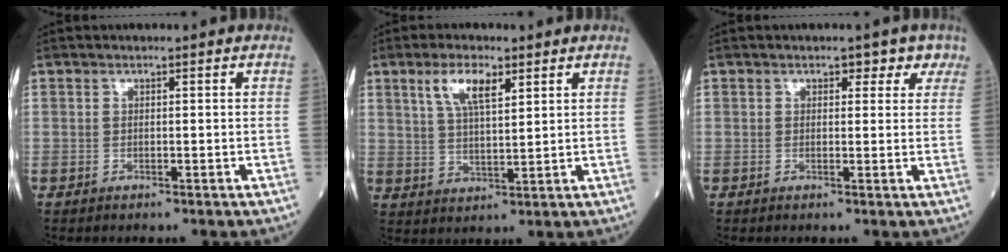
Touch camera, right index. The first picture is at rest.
{"total": 6.4, "force": [3.4, 1.8, 5.1], "torque": [-0.104, 0.006, 0.065]}
{"total": 2.7, "force": [1.6, 1.9, 1.1], "torque": [0.007, 0.003, 0.012]}